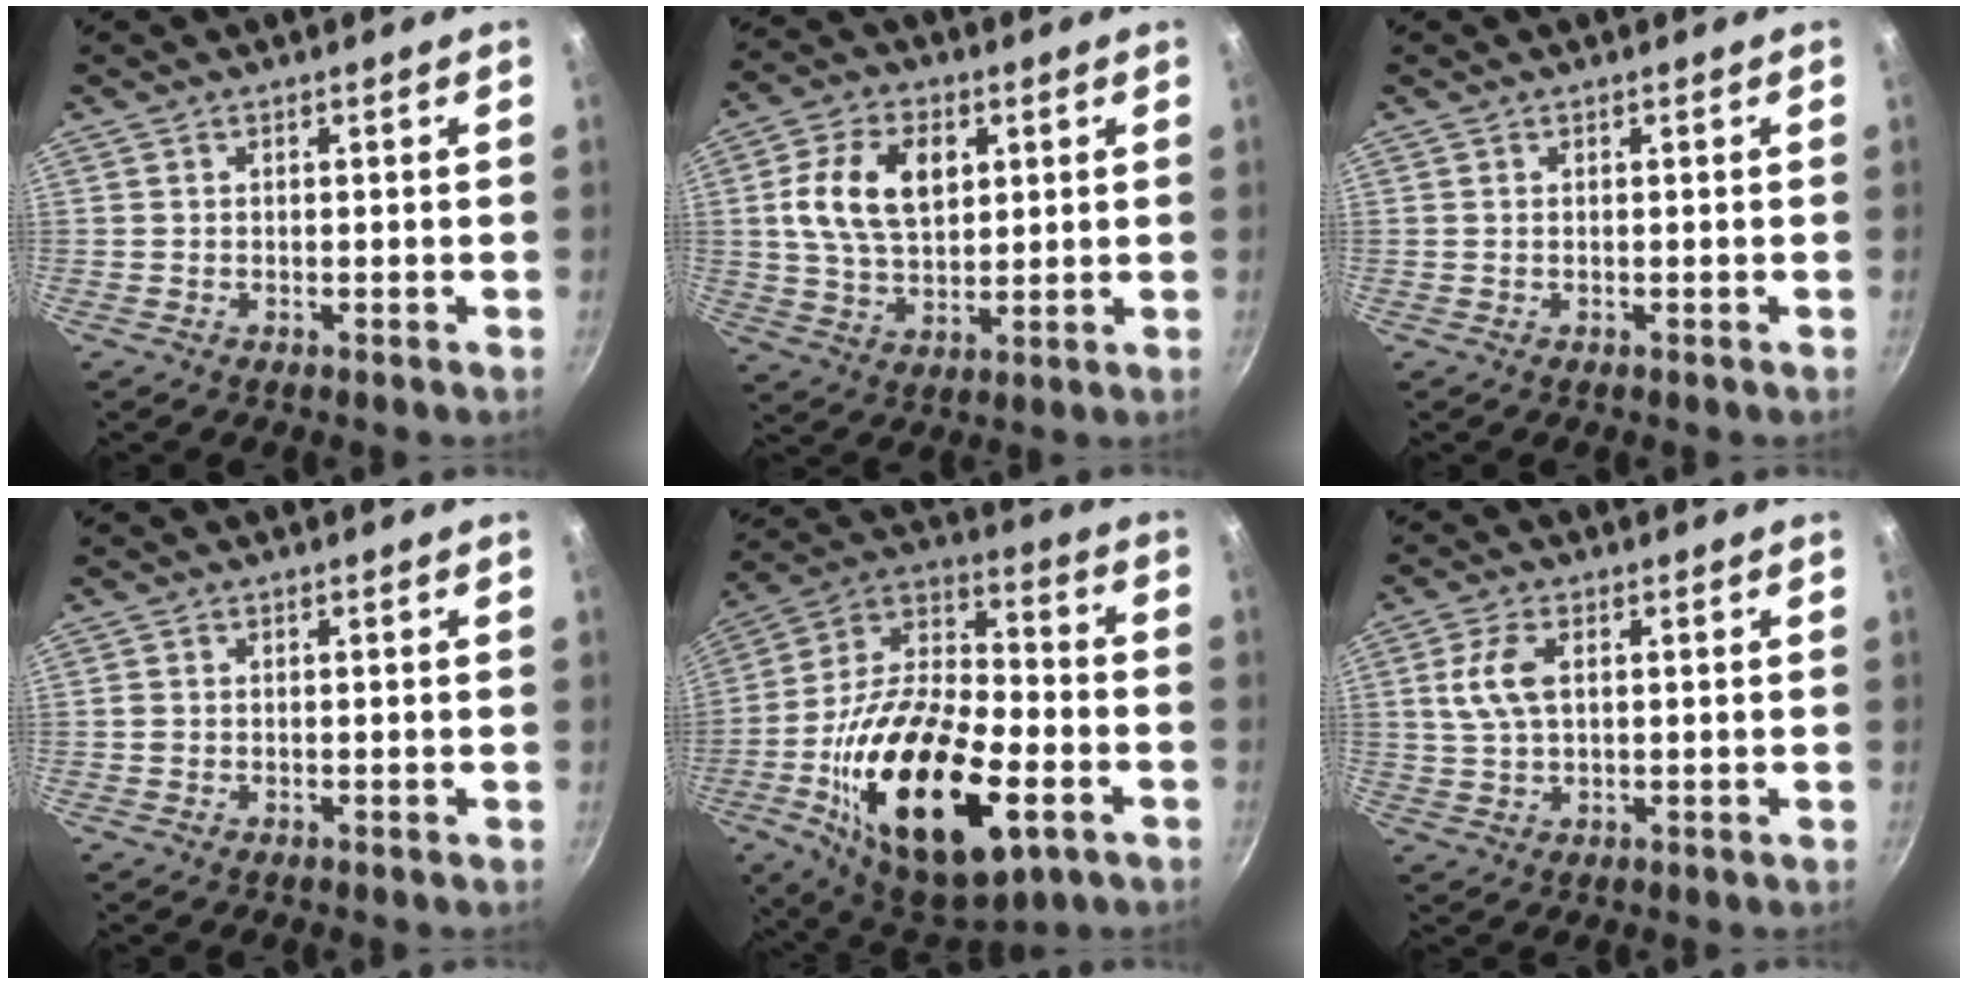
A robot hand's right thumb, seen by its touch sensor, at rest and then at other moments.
{"total": 13.1, "force": [3.1, 8.5, 9.4], "torque": [-0.154, -0.003, 0.053]}
{"total": 0.0}
{"total": 0.6, "force": [-0.2, 0.5, 0.2], "torque": [-0.003, 0.002, -0.004]}
{"total": 31.3, "force": [-10.0, 15.4, 25.4], "torque": [-0.431, 0.027, -0.170]}
{"total": 6.4, "force": [1.4, 3.5, 5.1], "torque": [-0.103, 0.006, 0.025]}